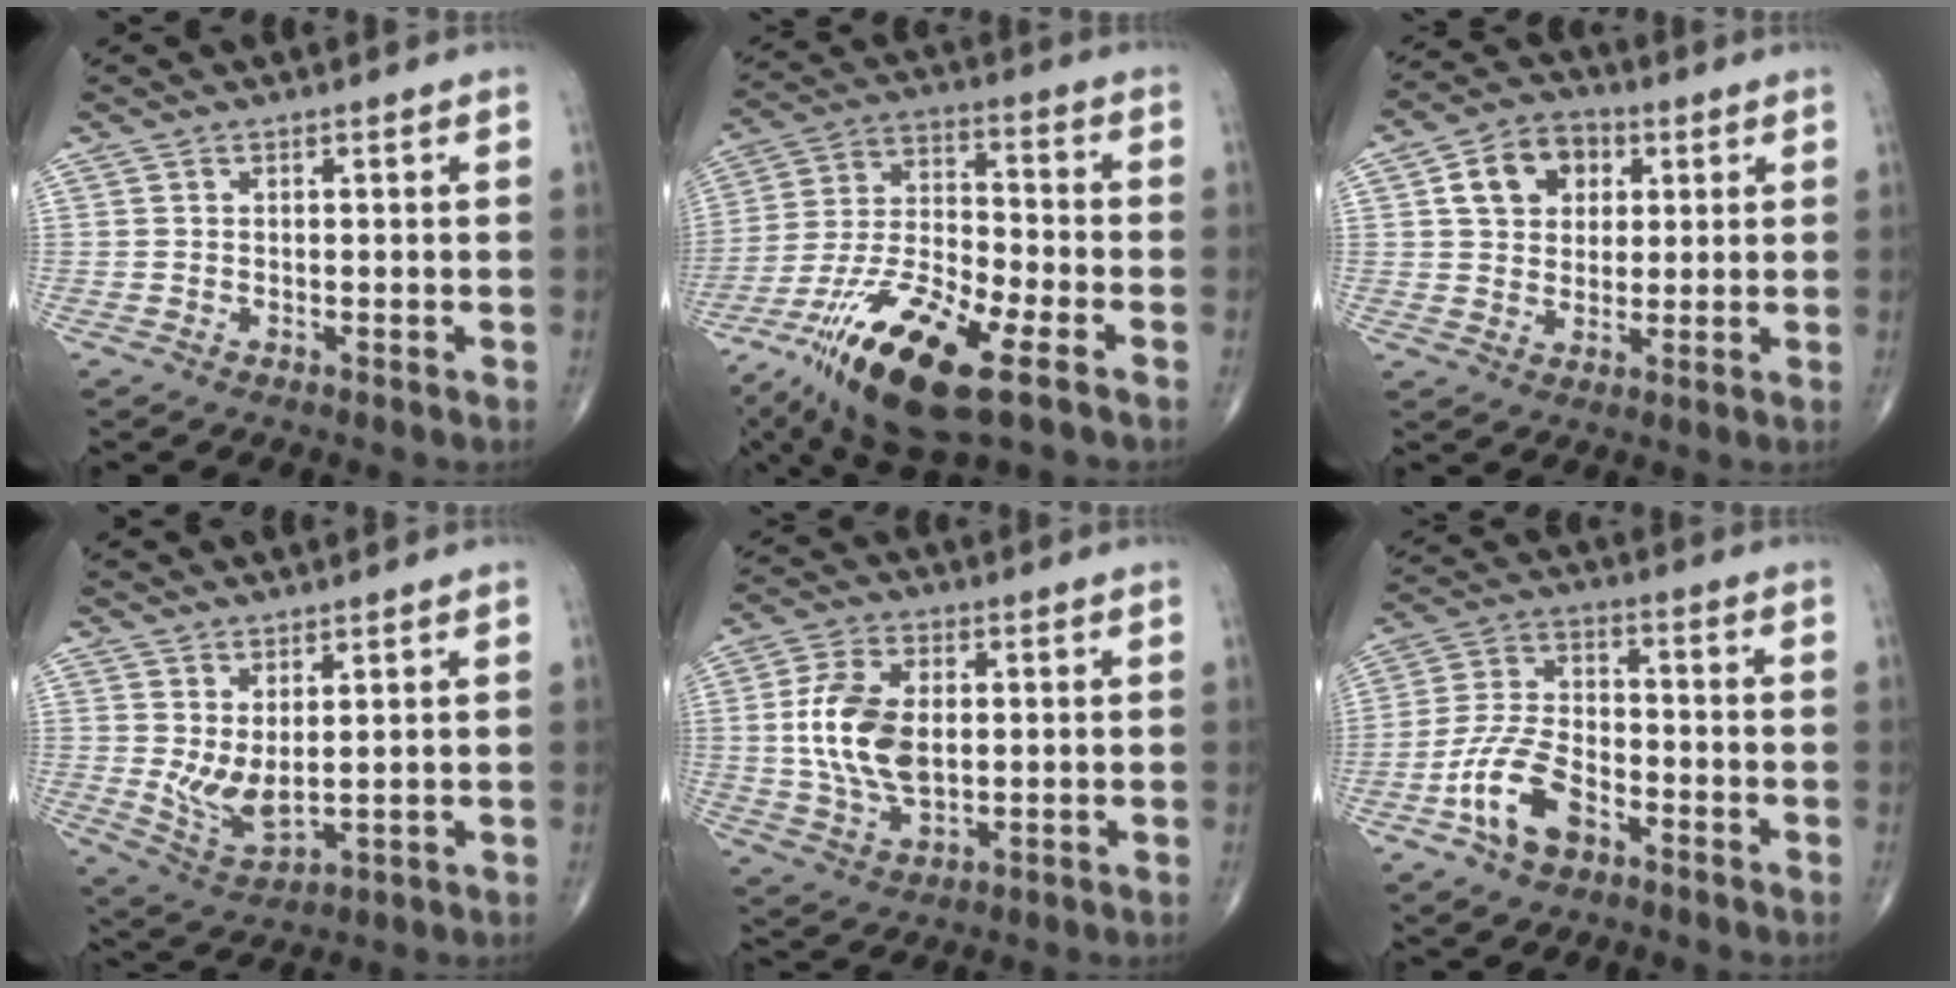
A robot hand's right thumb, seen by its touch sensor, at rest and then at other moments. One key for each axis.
{"total": 20.4, "fx": -11.4, "fy": 6.0, "fz": 15.9, "tx": -0.333, "ty": 0.028, "tz": -0.210}
{"total": 10.0, "fx": 3.1, "fy": 7.8, "fz": 5.6, "tx": -0.062, "ty": -0.001, "tz": 0.047}
{"total": 6.8, "fx": 1.7, "fy": 2.8, "fz": 6.0, "tx": -0.117, "ty": -0.028, "tz": 0.047}
{"total": 12.0, "fx": 1.0, "fy": 6.9, "fz": 9.8, "tx": -0.191, "ty": -0.004, "tz": 0.023}
{"total": 11.0, "fx": -5.3, "fy": 5.9, "fz": 7.6, "tx": -0.150, "ty": 0.031, "tz": -0.102}